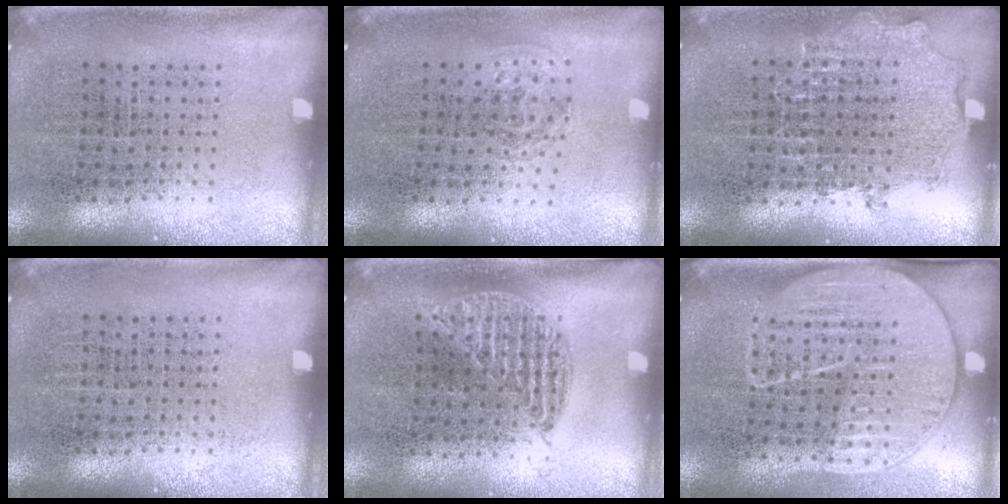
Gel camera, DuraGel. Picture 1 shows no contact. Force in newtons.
{"total": 1.0, "press": 0.6, "slide": 0.8}
{"total": 0.9, "press": 0.9, "slide": 0.2}
{"total": 0.0}
{"total": 0.8, "press": 0.8, "slide": 0.4}
{"total": 1.8, "press": 1.5, "slide": 0.9}